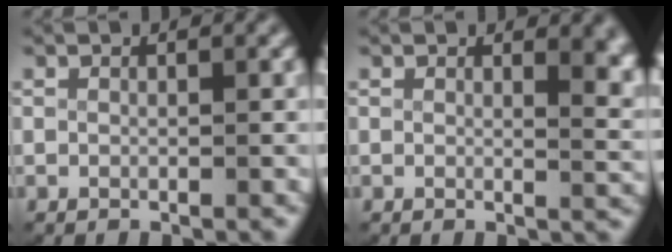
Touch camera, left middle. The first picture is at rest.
{"total": 3.1, "force": [1.6, 1.0, 2.4], "torque": [-0.016, -0.014, 0.025]}